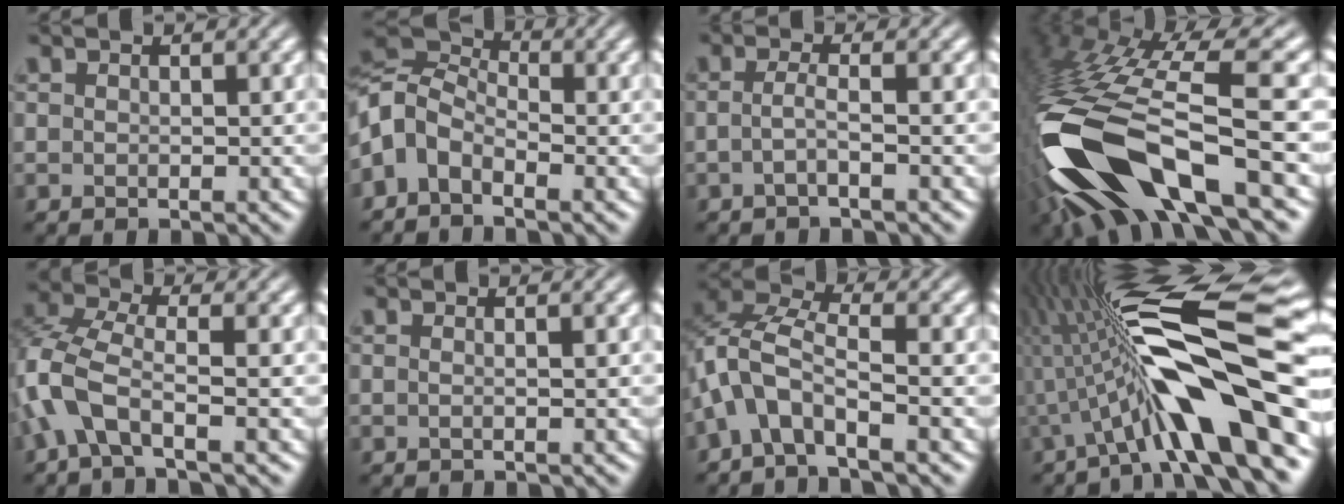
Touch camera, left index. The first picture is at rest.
{"total": 5.2, "force": [-2.0, 3.4, 3.4], "torque": [-0.071, 0.012, -0.062]}
{"total": 1.7, "force": [-0.5, 0.3, 1.5], "torque": [-0.030, 0.001, -0.017]}
{"total": 15.4, "force": [-5.7, 5.7, 13.2], "torque": [-0.271, -0.005, -0.094]}
{"total": 5.3, "force": [-2.3, 2.1, 4.3], "torque": [-0.106, 0.006, -0.061]}
{"total": 1.4, "force": [0.2, 0.7, 1.1], "torque": [-0.005, -0.011, -0.016]}
{"total": 5.5, "force": [-2.6, 2.1, 4.3], "torque": [-0.095, 0.012, -0.065]}
{"total": 13.4, "force": [-2.2, 2.9, 12.9], "torque": [-0.210, 0.027, -0.041]}